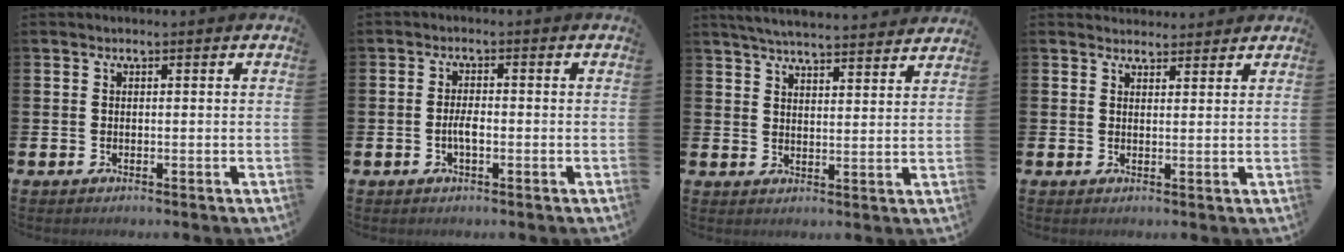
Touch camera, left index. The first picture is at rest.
{"total": 2.4, "force": [-0.7, 0.8, 2.1], "torque": [-0.038, 0.002, -0.014]}
{"total": 5.3, "force": [5.2, 0.2, 1.0], "torque": [-0.032, -0.033, 0.093]}
{"total": 2.4, "force": [2.3, 0.7, -0.1], "torque": [0.008, -0.011, 0.040]}